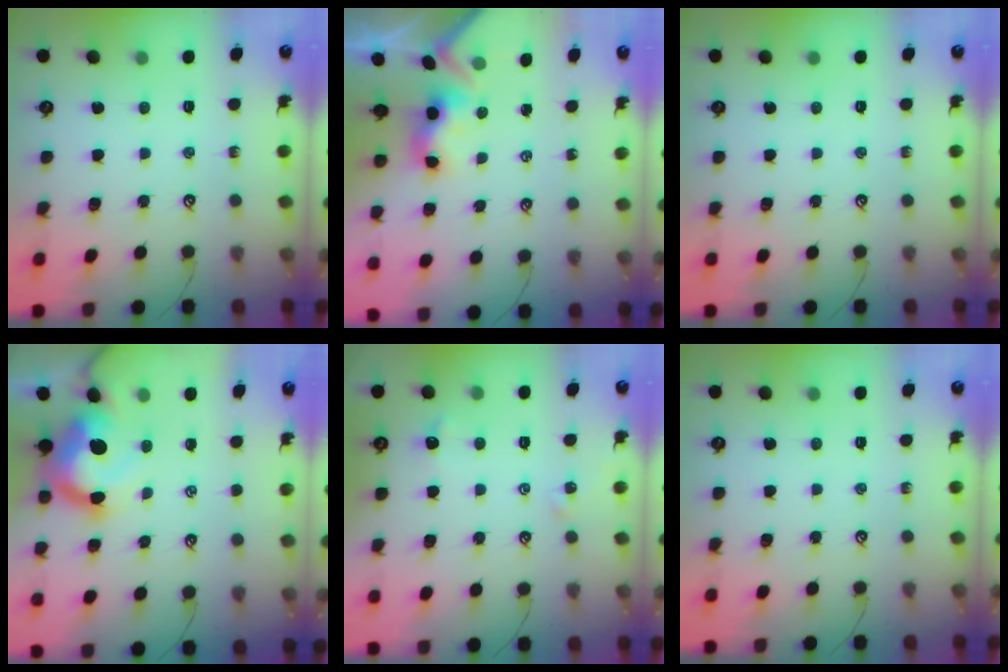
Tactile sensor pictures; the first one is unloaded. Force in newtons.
{"total": 3.0, "press": 2.9, "slide": 0.6}
{"total": 0.0}
{"total": 9.4, "press": 9.2, "slide": 1.9}
{"total": 1.9, "press": 1.8, "slide": 0.5}
{"total": 0.0}